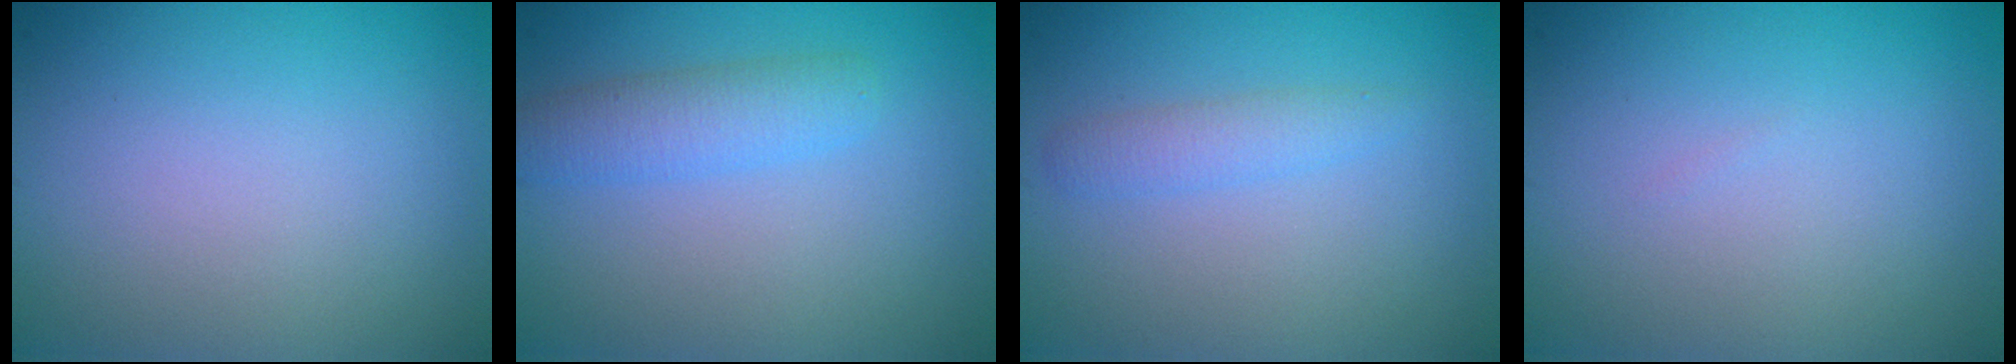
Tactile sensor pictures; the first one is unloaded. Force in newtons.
{"total": 2.8, "press": 2.8, "slide": 0.1}
{"total": 1.6, "press": 1.6, "slide": 0.2}
{"total": 0.0}